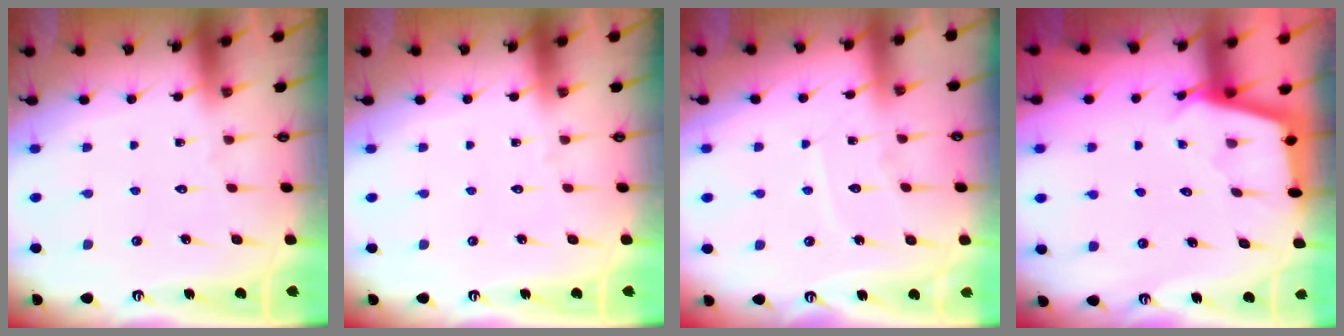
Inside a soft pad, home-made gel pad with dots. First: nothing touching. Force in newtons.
{"total": 0.0}
{"total": 6.9, "press": 6.9, "slide": 0.6}
{"total": 3.0, "press": 3.0, "slide": 0.3}